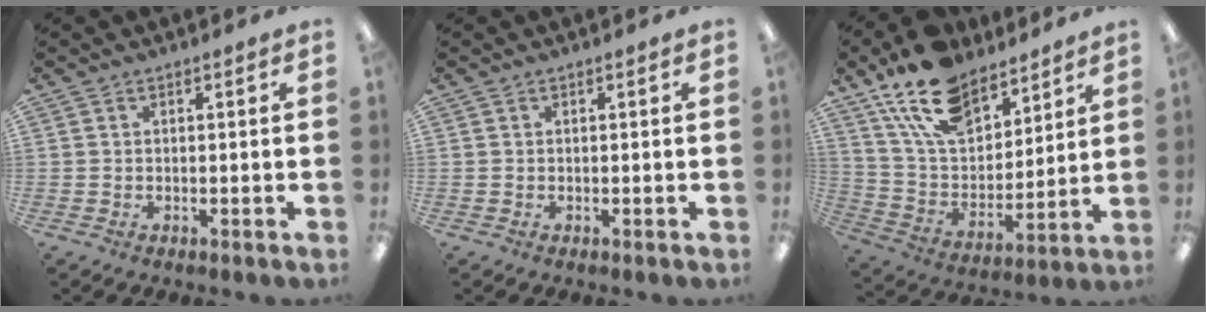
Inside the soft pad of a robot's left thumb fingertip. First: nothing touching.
{"total": 0.0}
{"total": 18.3, "force": [13.1, 9.5, 8.5], "torque": [-0.172, -0.061, 0.242]}